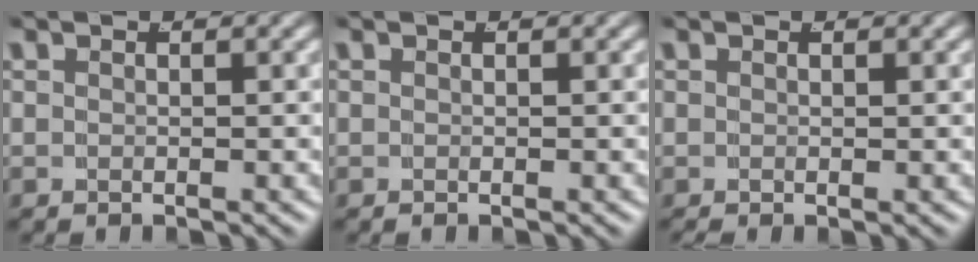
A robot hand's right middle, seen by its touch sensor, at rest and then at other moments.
{"total": 0.0}
{"total": 0.0}